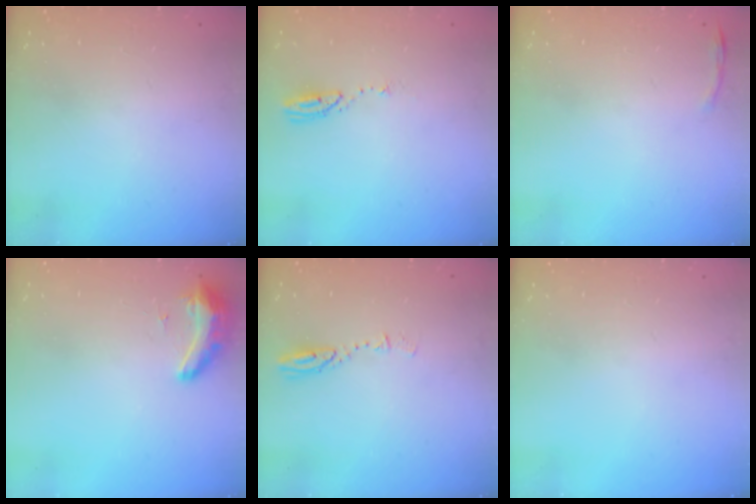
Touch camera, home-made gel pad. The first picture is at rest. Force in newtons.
{"total": 4.1, "press": 4.1, "slide": 0.3}
{"total": 3.4, "press": 3.3, "slide": 0.9}
{"total": 11.5, "press": 9.6, "slide": 6.3}
{"total": 3.8, "press": 3.8, "slide": 0.4}
{"total": 0.0}